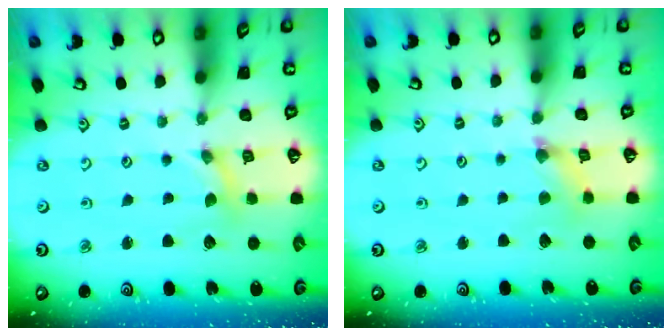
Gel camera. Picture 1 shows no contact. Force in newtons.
{"total": 2.8, "press": 2.8, "slide": 0.3}